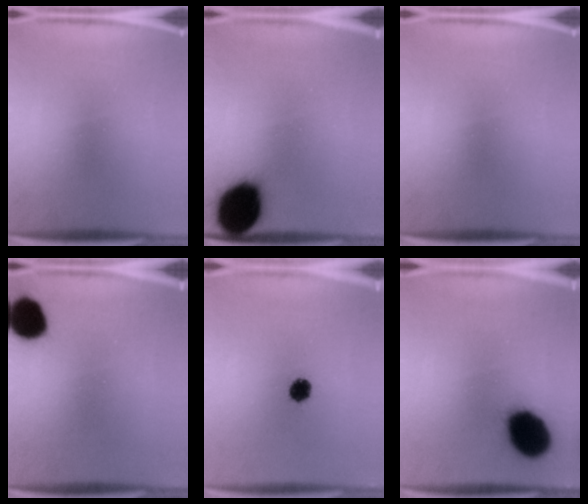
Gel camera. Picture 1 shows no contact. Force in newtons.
{"total": 19.2}
{"total": 0.0}
{"total": 10.2}
{"total": 5.0}
{"total": 17.5}